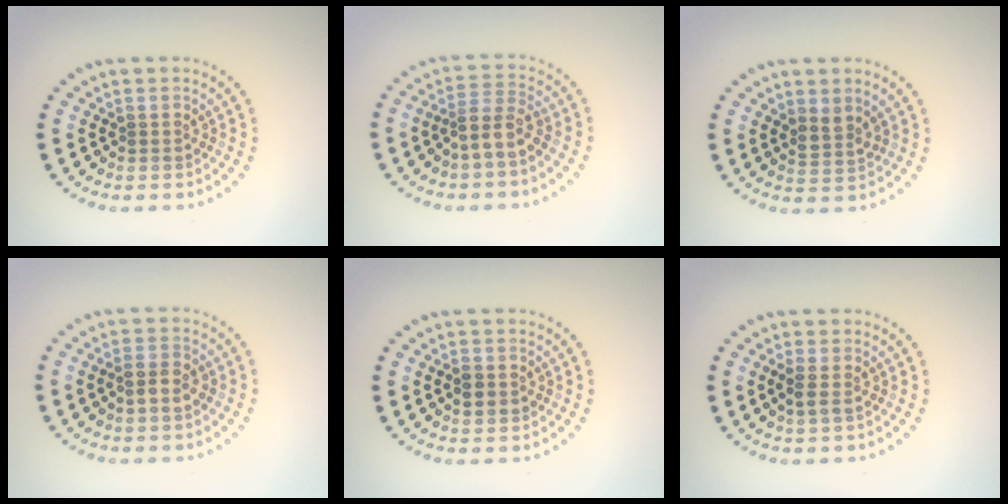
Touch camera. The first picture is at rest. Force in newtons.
{"total": 2.6, "press": 2.0, "slide": 1.6}
{"total": 1.5, "press": 1.2, "slide": 0.9}
{"total": 1.6, "press": 1.5, "slide": 0.4}
{"total": 1.3, "press": 1.3, "slide": 0.1}
{"total": 1.1, "press": 1.0, "slide": 0.4}